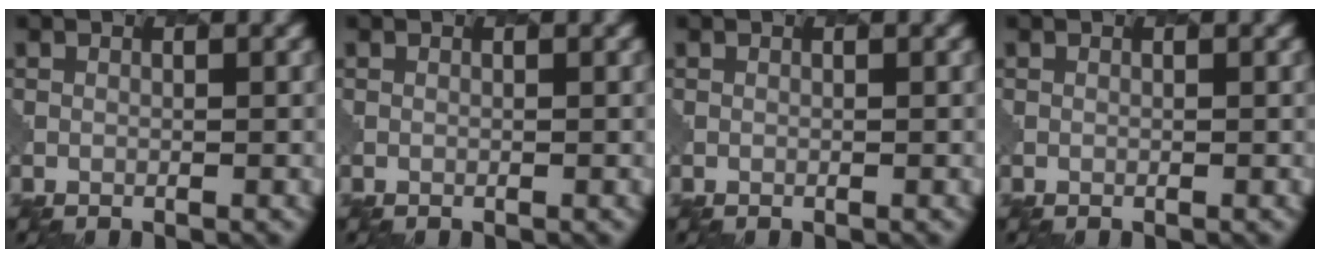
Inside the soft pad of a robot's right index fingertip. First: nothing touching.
{"total": 0.0}
{"total": 0.0}
{"total": 0.0}